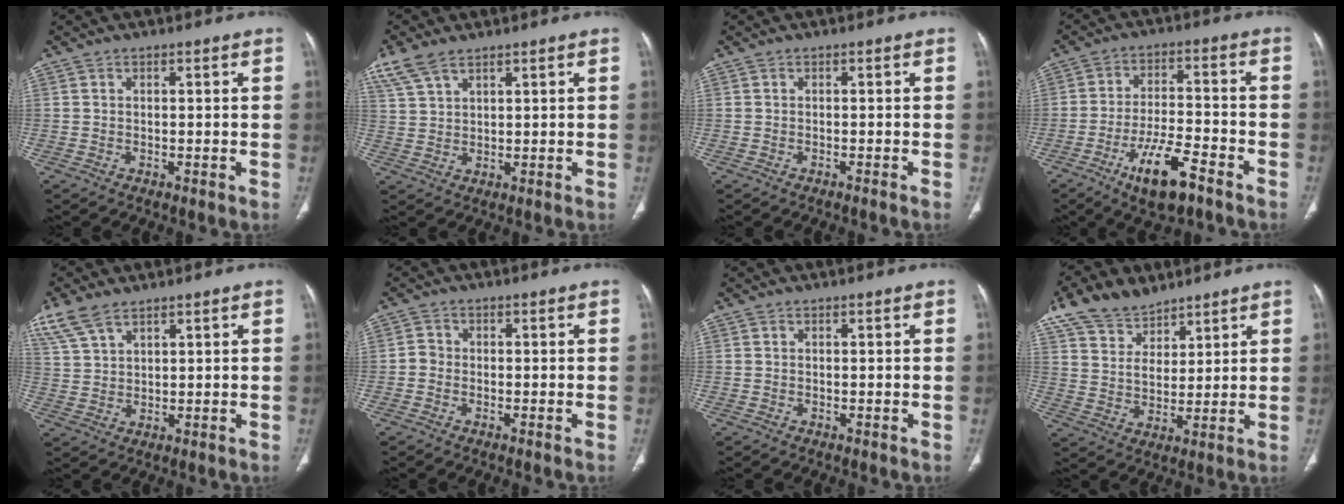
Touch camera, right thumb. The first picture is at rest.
{"total": 5.6, "force": [4.0, 2.3, 3.1], "torque": [-0.068, 0.003, 0.093]}
{"total": 1.2, "force": [-0.9, -0.2, 0.6], "torque": [-0.009, 0.011, -0.011]}
{"total": 11.0, "force": [-6.5, 3.4, 8.2], "torque": [-0.146, 0.032, -0.106]}
{"total": 6.5, "force": [4.7, 2.8, 3.6], "torque": [-0.077, 0.000, 0.108]}
{"total": 1.6, "force": [-0.7, 1.2, 0.8], "torque": [-0.011, 0.004, -0.021]}
{"total": 0.0}
{"total": 11.1, "force": [6.5, 8.4, 3.1], "torque": [-0.032, -0.005, 0.122]}